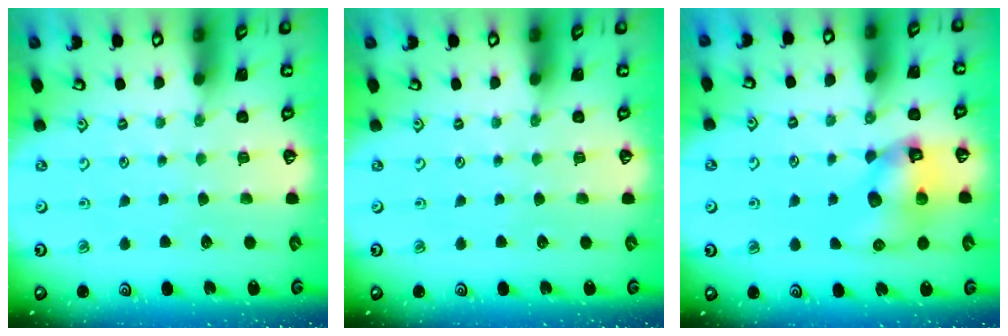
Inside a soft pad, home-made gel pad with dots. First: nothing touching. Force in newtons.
{"total": 0.0}
{"total": 10.4, "press": 10.3, "slide": 1.6}